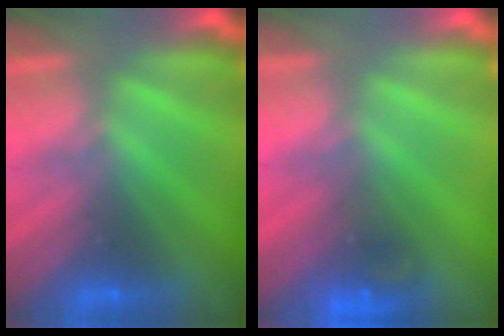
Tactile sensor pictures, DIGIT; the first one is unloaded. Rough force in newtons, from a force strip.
{"total": 4.5}